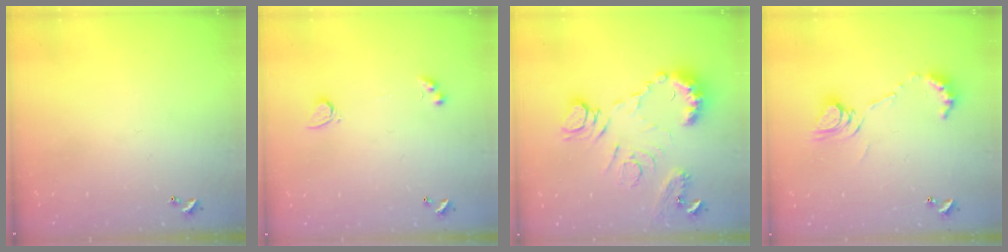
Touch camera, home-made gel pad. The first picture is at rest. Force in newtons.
{"total": 2.6, "press": 2.6, "slide": 0.5}
{"total": 16.0, "press": 15.9, "slide": 1.2}
{"total": 12.5, "press": 12.4, "slide": 1.7}